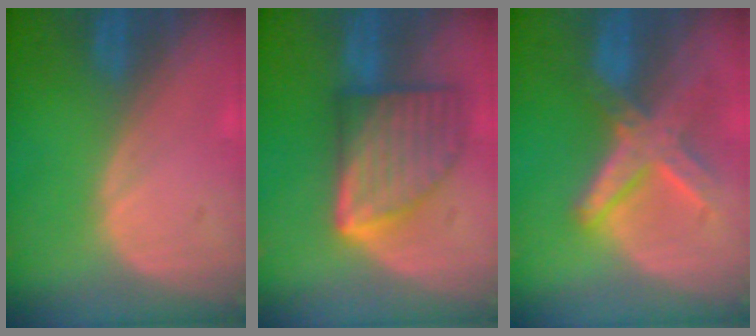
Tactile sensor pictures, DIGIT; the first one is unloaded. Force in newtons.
{"total": 9.1, "press": 9.1, "slide": 0.4}
{"total": 8.3, "press": 7.1, "slide": 4.3}